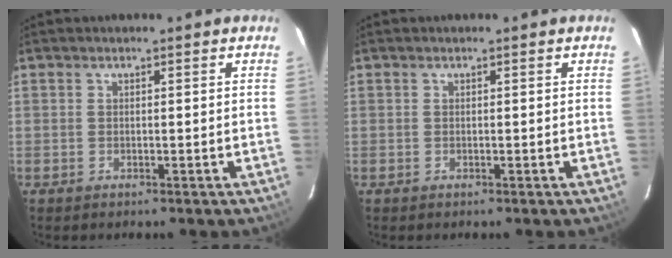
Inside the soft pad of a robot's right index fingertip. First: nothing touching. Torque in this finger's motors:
{"motor_torque": [0.00, 0.00, 0.00, 0.00]}